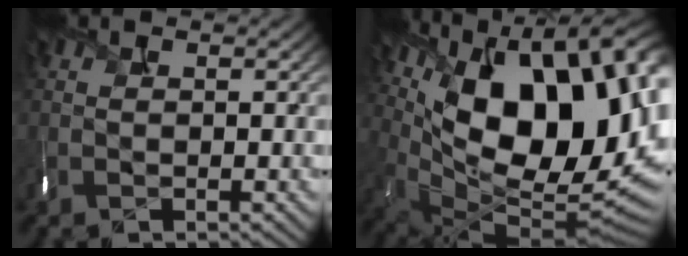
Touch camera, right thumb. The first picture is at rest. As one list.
[{"total": 21.3, "force": [5.7, 11.9, 16.7], "torque": [-0.281, 0.026, 0.125]}]